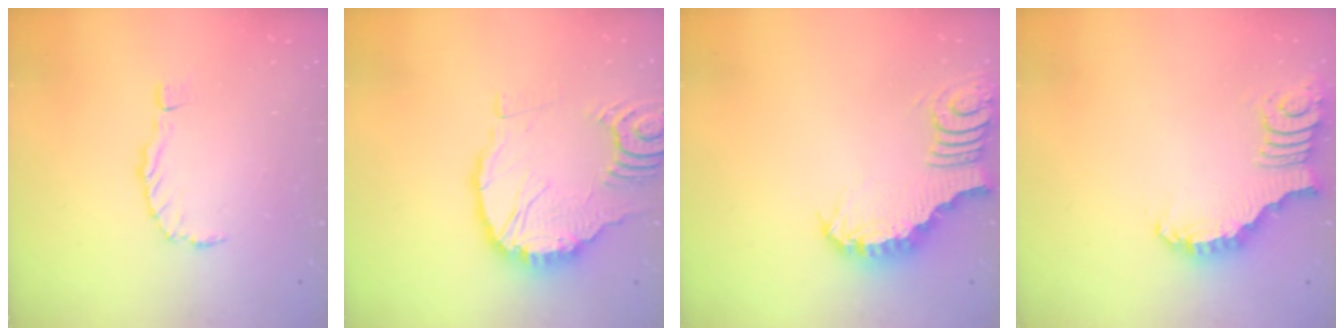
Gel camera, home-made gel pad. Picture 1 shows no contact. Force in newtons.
{"total": 14.3, "press": 14.2, "slide": 1.6}
{"total": 3.9, "press": 3.8, "slide": 0.6}
{"total": 2.7, "press": 2.7, "slide": 0.1}